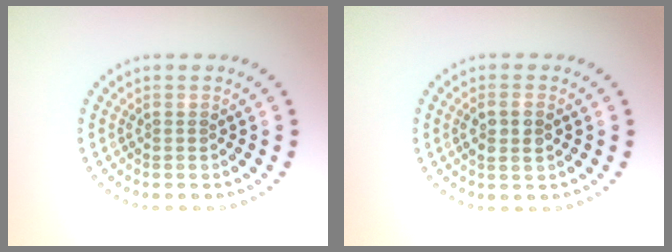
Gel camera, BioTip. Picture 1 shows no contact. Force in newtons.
{"total": 2.3, "press": 2.2, "slide": 0.8}